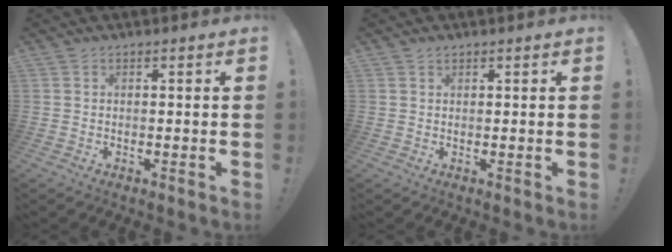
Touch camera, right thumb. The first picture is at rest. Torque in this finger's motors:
{"motor_torque": [-0.13, 0.19, 0.08, -0.13, 0.00]}